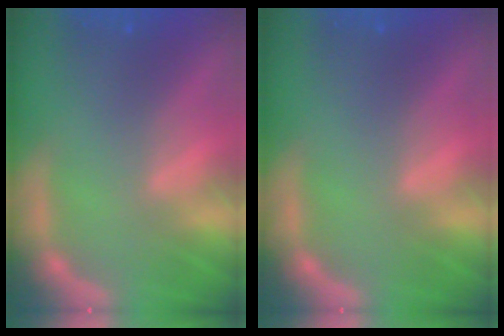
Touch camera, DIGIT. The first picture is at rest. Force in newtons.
{"total": 0.0}